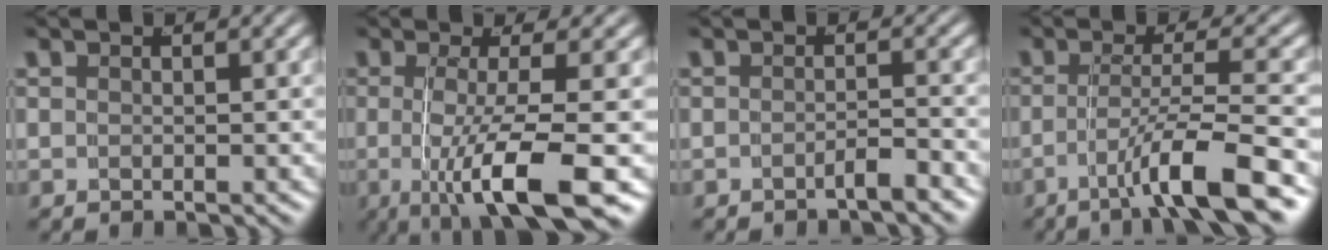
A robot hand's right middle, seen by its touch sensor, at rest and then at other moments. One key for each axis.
{"total": 7.6, "fx": -2.8, "fy": 1.2, "fz": 7.0, "tx": -0.116, "ty": -0.014, "tz": -0.034}
{"total": 1.5, "fx": -1.4, "fy": -0.1, "fz": 0.5, "tx": 0.001, "ty": 0.007, "tz": -0.031}
{"total": 6.0, "fx": -3.0, "fy": 0.5, "fz": 5.1, "tx": -0.081, "ty": -0.006, "tz": -0.046}